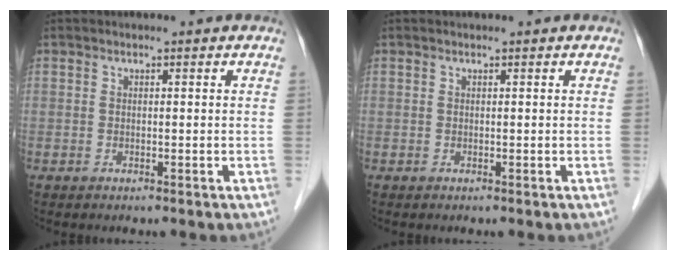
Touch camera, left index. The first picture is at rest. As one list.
[{"total": 0.0}]